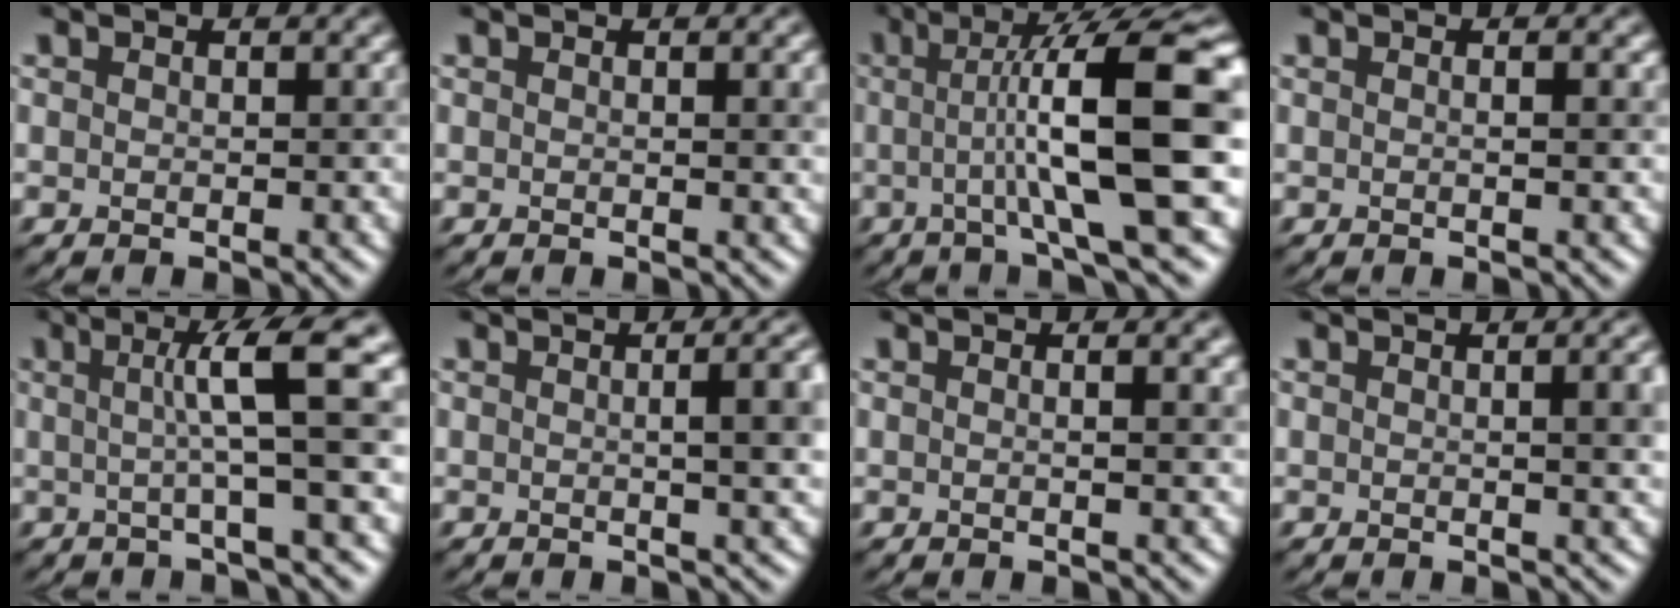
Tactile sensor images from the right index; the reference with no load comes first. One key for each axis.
{"total": 1.9, "fx": 0.3, "fy": 0.6, "fz": 1.8, "tx": -0.013, "ty": 0.007, "tz": 0.001}
{"total": 11.6, "fx": -0.1, "fy": 1.7, "fz": 11.4, "tx": -0.146, "ty": 0.022, "tz": -0.006}
{"total": 1.6, "fx": 0.4, "fy": 0.7, "fz": 1.4, "tx": -0.006, "ty": 0.001, "tz": -0.012}
{"total": 6.1, "fx": 0.8, "fy": 0.3, "fz": 6.0, "tx": -0.090, "ty": 0.015, "tz": 0.013}
{"total": 6.0, "fx": 0.6, "fy": 2.2, "fz": 5.5, "tx": -0.031, "ty": 0.019, "tz": 0.003}
{"total": 2.5, "fx": 0.7, "fy": 1.1, "fz": 2.2, "tx": -0.011, "ty": 0.008, "tz": -0.015}
{"total": 4.2, "fx": 0.4, "fy": 1.5, "fz": 3.9, "tx": -0.025, "ty": 0.016, "tz": 0.002}